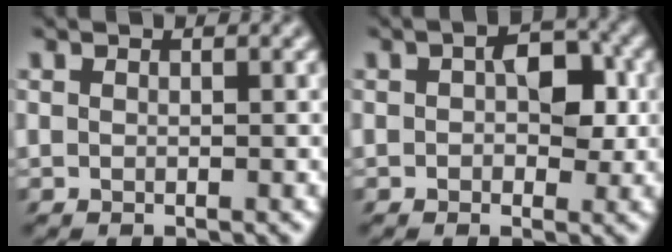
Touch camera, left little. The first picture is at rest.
{"total": 5.3, "force": [0.2, 3.3, 4.1], "torque": [-0.066, 0.003, 0.001]}